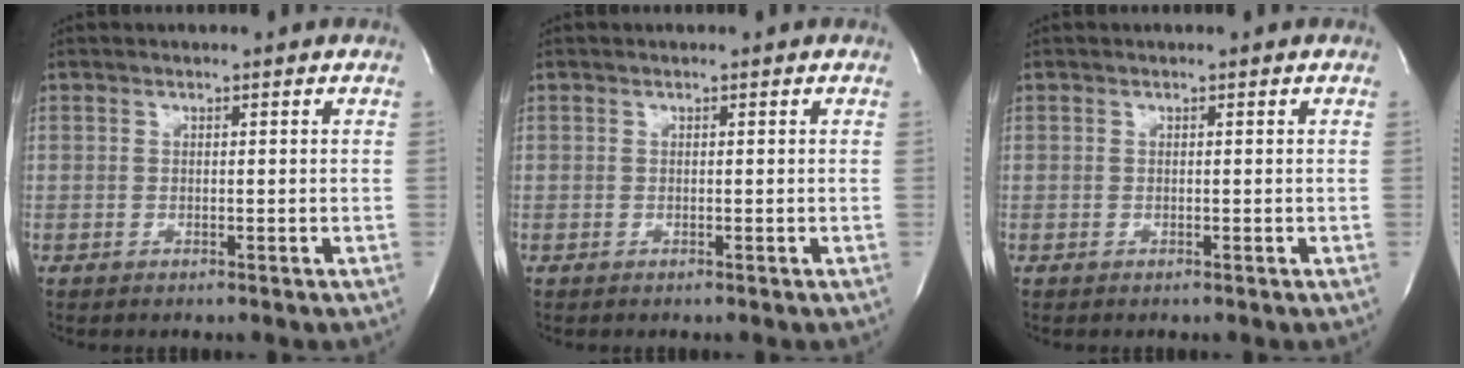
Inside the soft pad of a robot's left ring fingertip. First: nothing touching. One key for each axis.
{"total": 0.0}
{"total": 0.0}